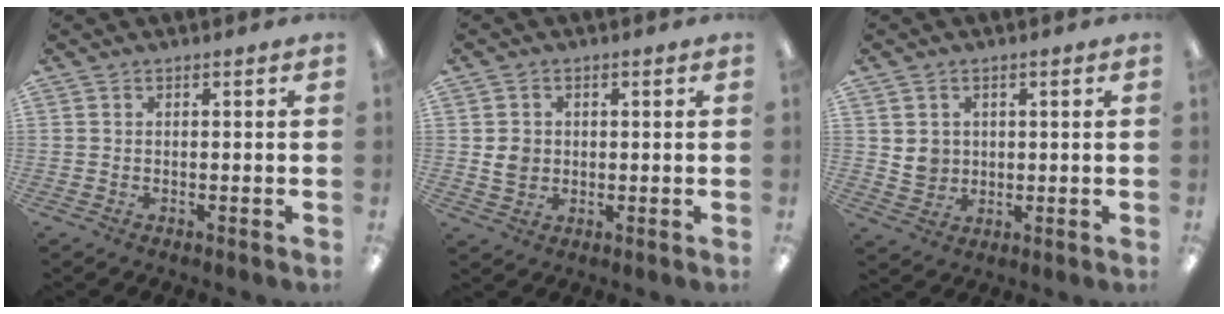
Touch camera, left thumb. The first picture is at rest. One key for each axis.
{"total": 4.0, "fx": 0.2, "fy": 3.7, "fz": 1.5, "tx": -0.018, "ty": 0.001, "tz": 0.001}
{"total": 4.7, "fx": 1.4, "fy": 4.4, "fz": 0.9, "tx": -0.005, "ty": 0.001, "tz": 0.024}